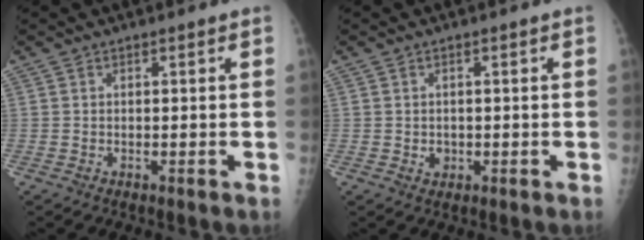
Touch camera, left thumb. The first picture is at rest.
{"total": 1.4, "force": [0.0, 1.3, 0.7], "torque": [-0.006, 0.000, 0.005]}